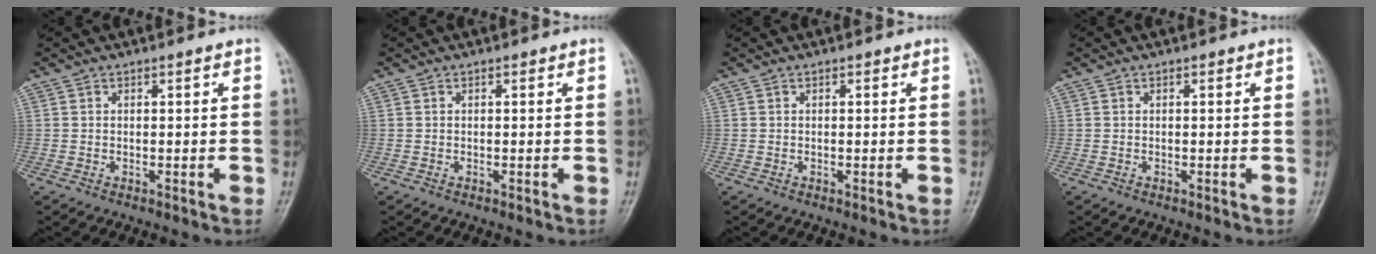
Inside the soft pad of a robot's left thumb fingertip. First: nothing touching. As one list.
[{"total": 0.0}, {"total": 0.0}, {"total": 0.0}]